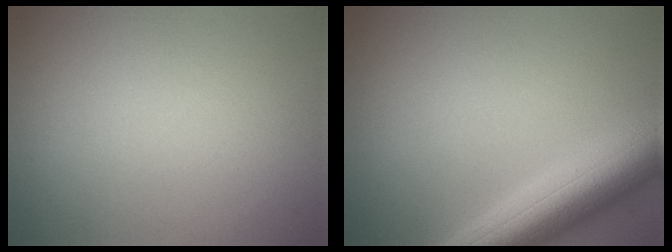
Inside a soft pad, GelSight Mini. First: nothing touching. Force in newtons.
{"total": 7.7, "press": 7.7, "slide": 0.4}